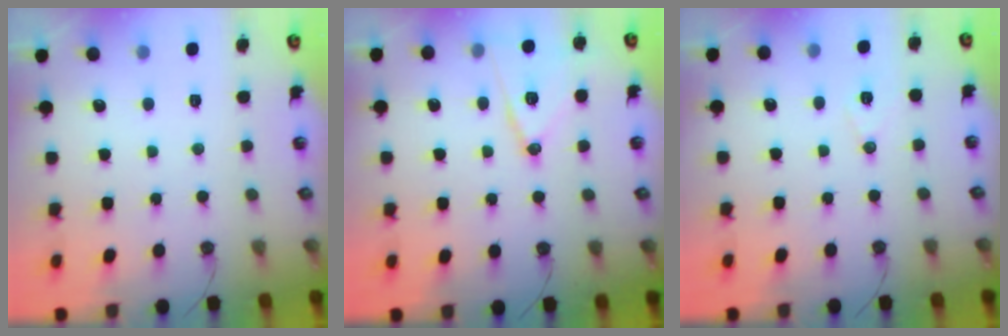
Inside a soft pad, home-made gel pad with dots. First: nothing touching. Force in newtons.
{"total": 13.0, "press": 12.7, "slide": 2.8}
{"total": 6.6, "press": 5.4, "slide": 3.8}